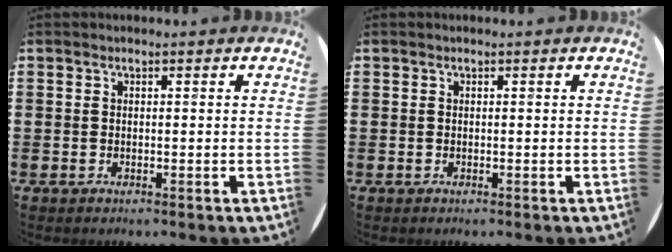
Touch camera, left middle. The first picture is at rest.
{"total": 0.0}